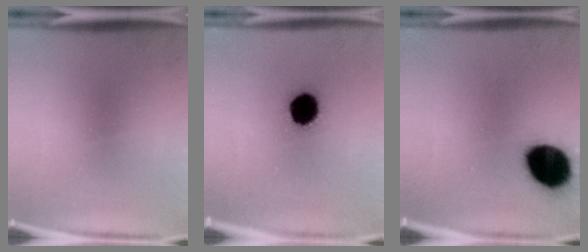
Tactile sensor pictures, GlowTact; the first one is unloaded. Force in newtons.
{"total": 11.8}
{"total": 17.2}